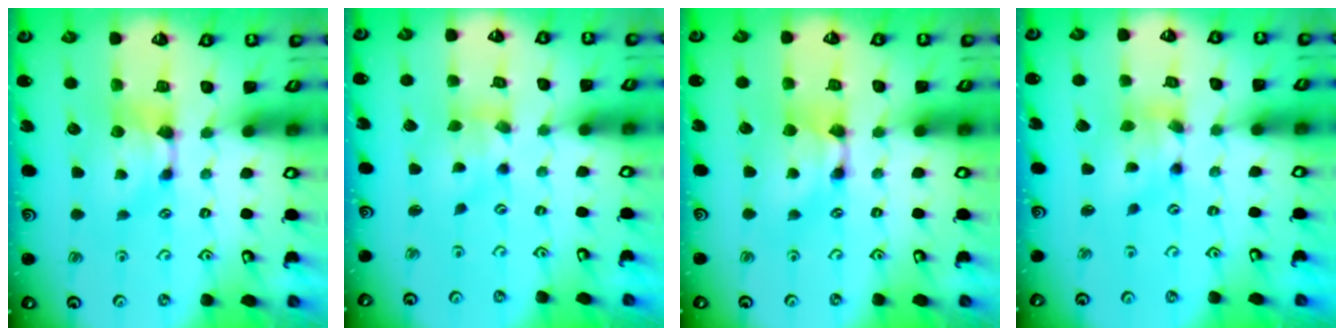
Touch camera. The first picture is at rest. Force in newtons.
{"total": 1.3, "press": 0.3, "slide": 1.2}
{"total": 1.6, "press": 1.5, "slide": 0.1}
{"total": 4.1, "press": 3.6, "slide": 1.9}